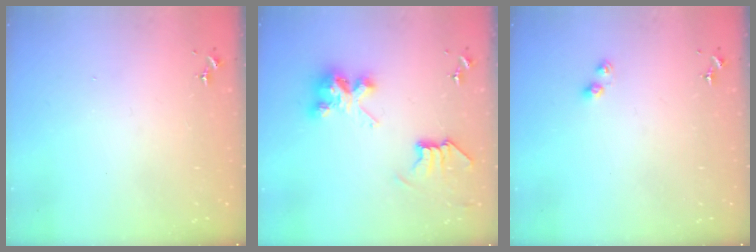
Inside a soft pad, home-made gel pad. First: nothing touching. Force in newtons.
{"total": 7.8, "press": 7.8, "slide": 0.0}
{"total": 3.8, "press": 3.8, "slide": 0.3}